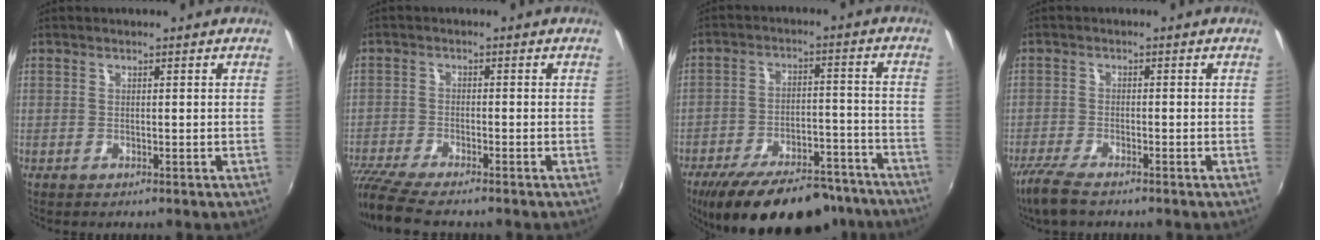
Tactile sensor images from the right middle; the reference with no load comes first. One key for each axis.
{"total": 8.4, "fx": -7.4, "fy": 0.5, "fz": 4.0, "tx": -0.101, "ty": -0.036, "tz": -0.136}
{"total": 23.4, "fx": -19.2, "fy": 8.0, "fz": 10.7, "tx": -0.189, "ty": -0.001, "tz": -0.258}
{"total": 5.7, "fx": -4.5, "fy": 0.9, "fz": 3.4, "tx": -0.094, "ty": -0.019, "tz": -0.090}